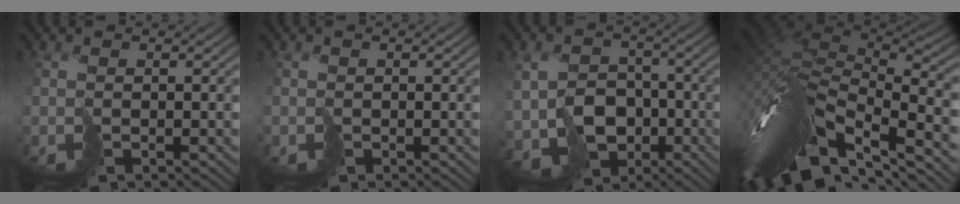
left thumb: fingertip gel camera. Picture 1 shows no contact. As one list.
[{"total": 0.8, "force": [-0.1, 0.2, -0.8], "torque": [0.015, -0.002, 0.000]}, {"total": 6.9, "force": [-1.8, 6.1, 2.6], "torque": [-0.064, -0.018, -0.028]}, {"total": 13.4, "force": [-3.4, 6.8, 11.1], "torque": [-0.259, -0.011, -0.041]}]